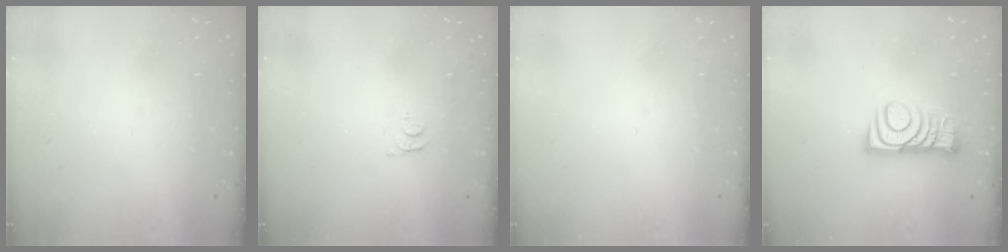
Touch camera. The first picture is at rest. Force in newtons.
{"total": 4.4, "press": 4.4, "slide": 0.4}
{"total": 0.0}
{"total": 8.8, "press": 8.8, "slide": 0.8}